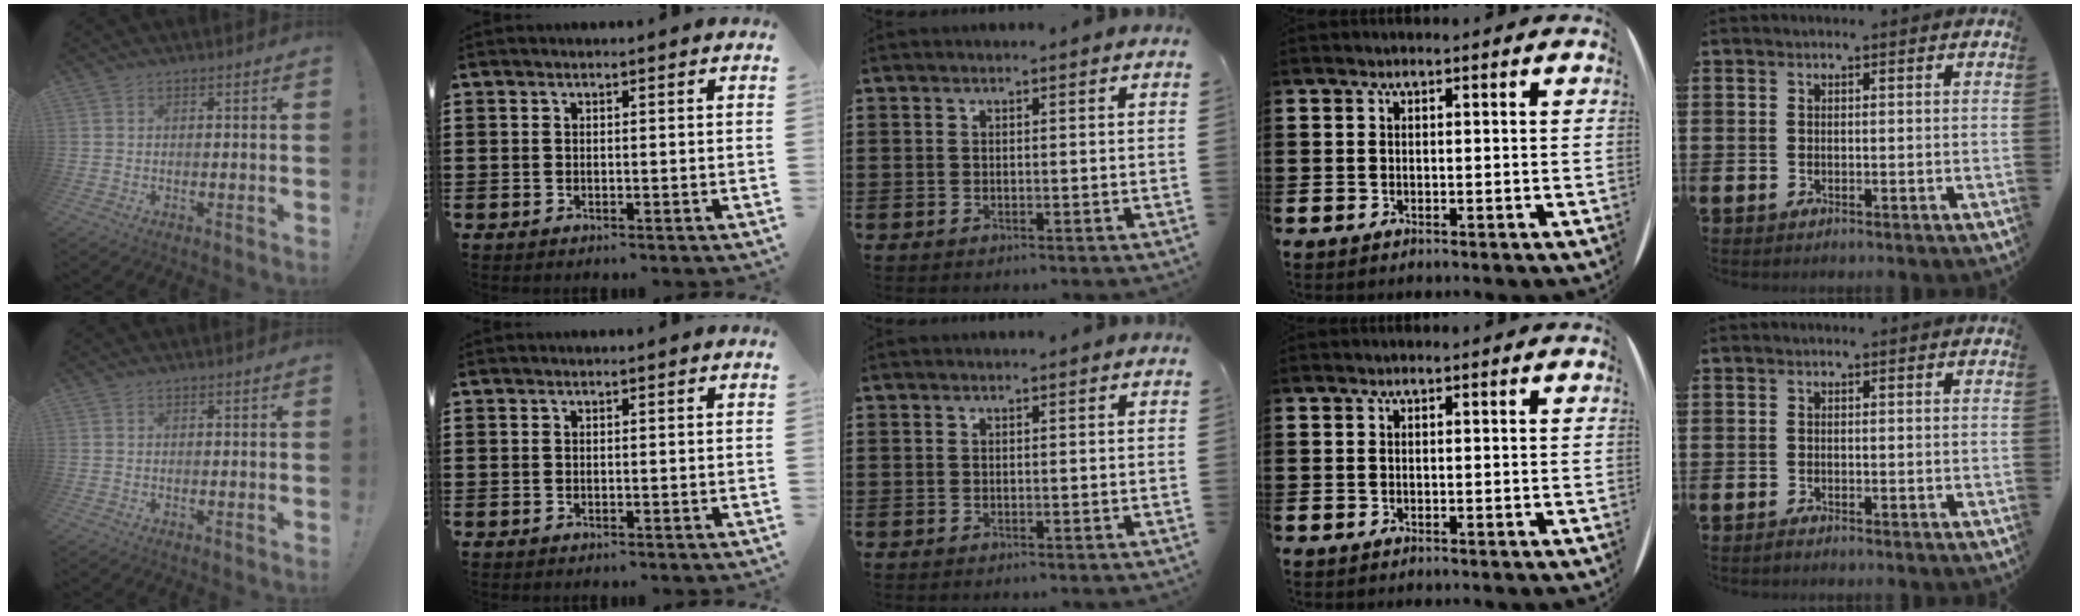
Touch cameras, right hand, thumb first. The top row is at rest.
{}